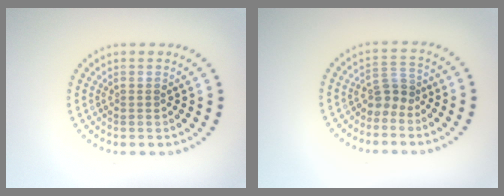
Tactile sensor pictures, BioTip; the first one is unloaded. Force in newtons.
{"total": 1.9, "press": 1.4, "slide": 1.3}